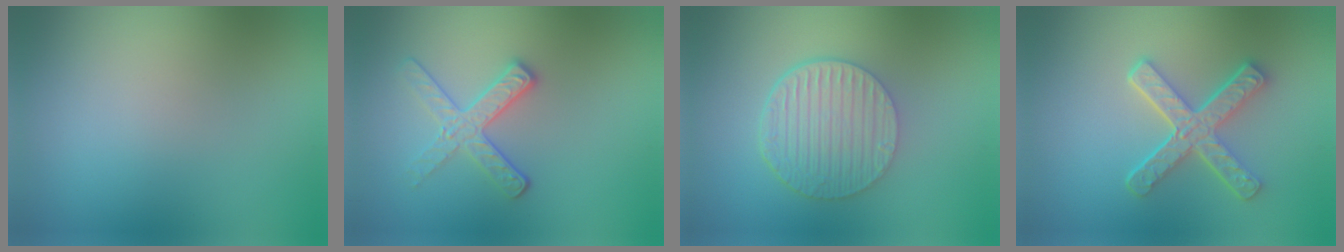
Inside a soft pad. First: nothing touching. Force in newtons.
{"total": 2.8, "press": 2.6, "slide": 1.0}
{"total": 6.4, "press": 4.4, "slide": 4.7}
{"total": 5.1, "press": 3.9, "slide": 3.3}